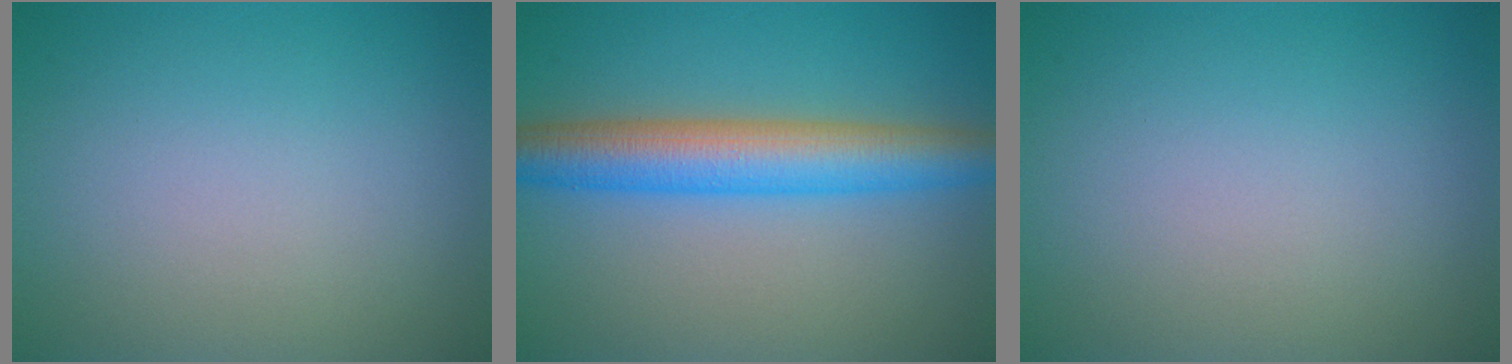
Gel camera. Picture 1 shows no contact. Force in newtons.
{"total": 6.7, "press": 6.7, "slide": 0.1}
{"total": 0.0}